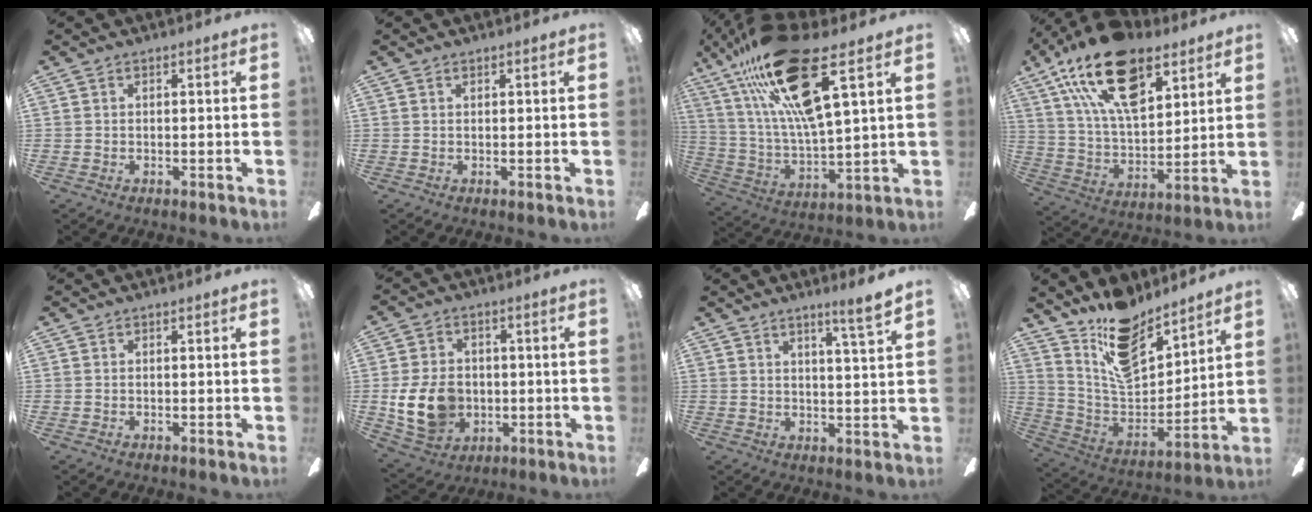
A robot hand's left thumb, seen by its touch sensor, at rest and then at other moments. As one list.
[{"total": 0.6, "force": [0.4, 0.3, 0.4], "torque": [-0.008, 0.002, 0.007]}, {"total": 26.5, "force": [15.0, 7.7, 20.5], "torque": [-0.384, -0.065, 0.248]}, {"total": 23.7, "force": [13.4, 12.1, 15.5], "torque": [-0.280, -0.056, 0.234]}, {"total": 0.0}, {"total": 13.4, "force": [-1.9, 10.3, 8.4], "torque": [-0.189, 0.008, -0.033]}, {"total": 5.1, "force": [4.0, -0.4, 3.1], "torque": [-0.045, -0.028, 0.061]}, {"total": 16.7, "force": [13.1, 7.1, 7.5], "torque": [-0.137, -0.089, 0.238]}]